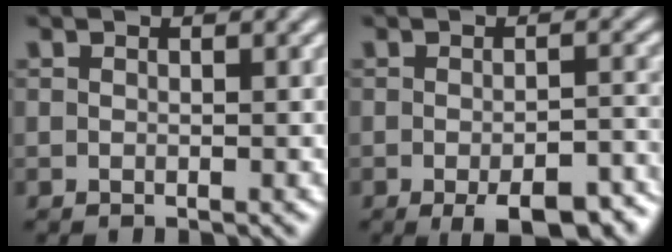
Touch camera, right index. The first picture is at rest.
{"total": 6.3, "force": [-4.6, 2.1, 3.8], "torque": [-0.047, -0.017, -0.062]}